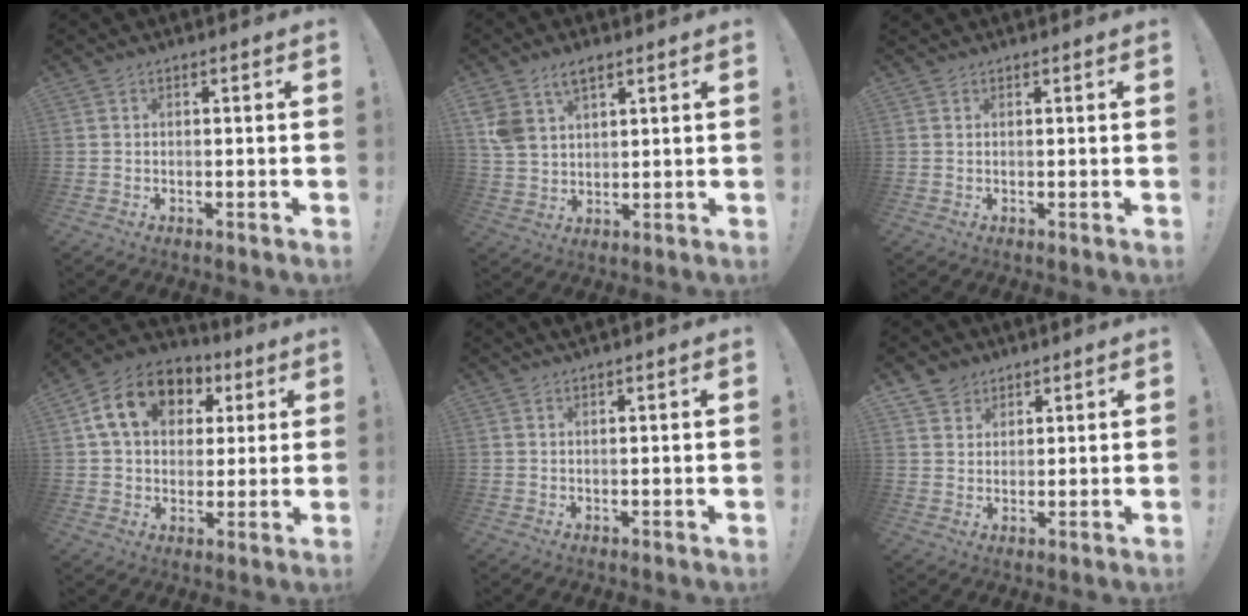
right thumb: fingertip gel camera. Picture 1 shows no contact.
{"total": 7.7, "force": [4.7, 4.5, 4.0], "torque": [-0.080, -0.011, 0.095]}
{"total": 0.7, "force": [0.7, 0.3, 0.0], "torque": [0.000, -0.001, 0.013]}
{"total": 15.7, "force": [5.9, 11.8, 8.7], "torque": [-0.137, -0.006, 0.113]}
{"total": 1.2, "force": [1.1, -0.2, 0.4], "torque": [-0.008, -0.003, 0.021]}
{"total": 5.2, "force": [3.8, 3.5, 0.1], "torque": [-0.002, -0.026, 0.072]}